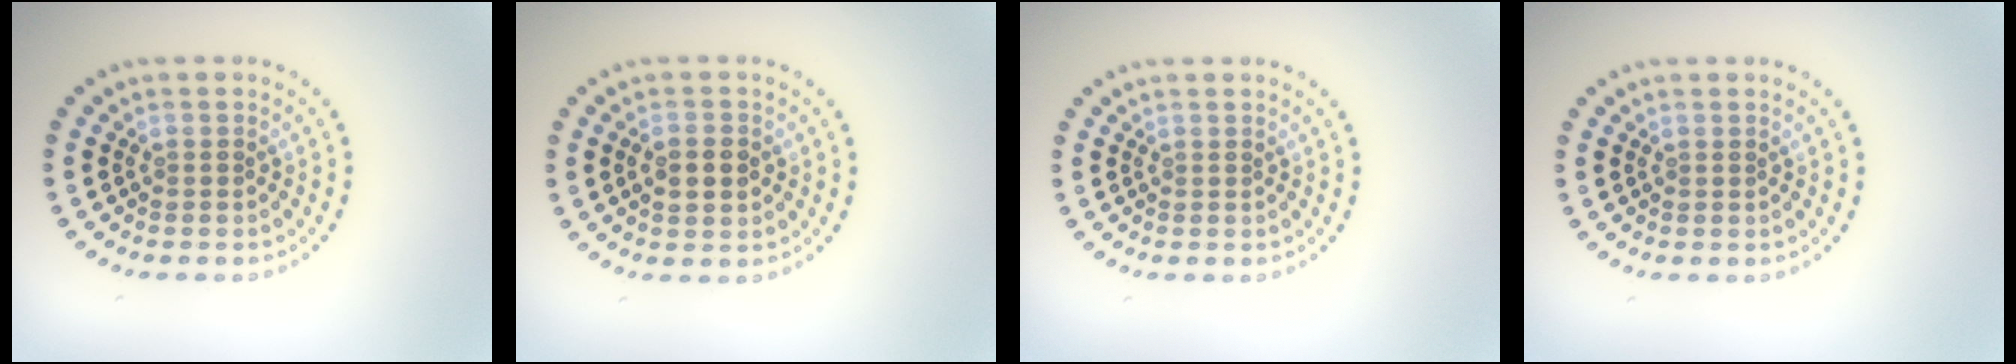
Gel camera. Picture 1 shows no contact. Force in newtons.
{"total": 2.5, "press": 2.4, "slide": 0.2}
{"total": 0.0}
{"total": 0.0}